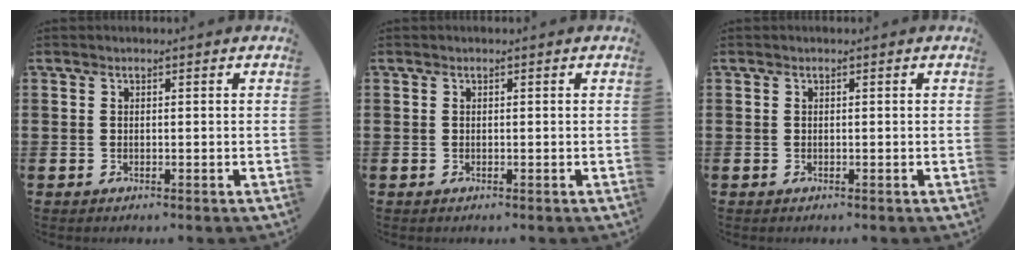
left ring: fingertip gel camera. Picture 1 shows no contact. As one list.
[{"total": 0.0}, {"total": 0.0}]